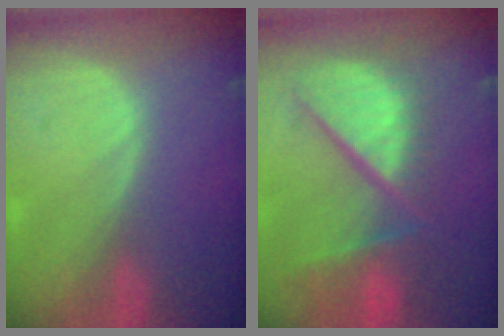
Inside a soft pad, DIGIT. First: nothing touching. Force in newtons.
{"total": 12.4, "press": 10.2, "slide": 7.1}